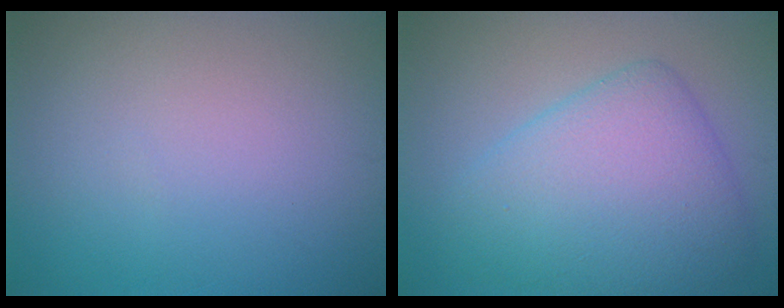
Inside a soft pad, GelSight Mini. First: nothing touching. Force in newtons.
{"total": 7.0, "press": 7.0, "slide": 0.1}